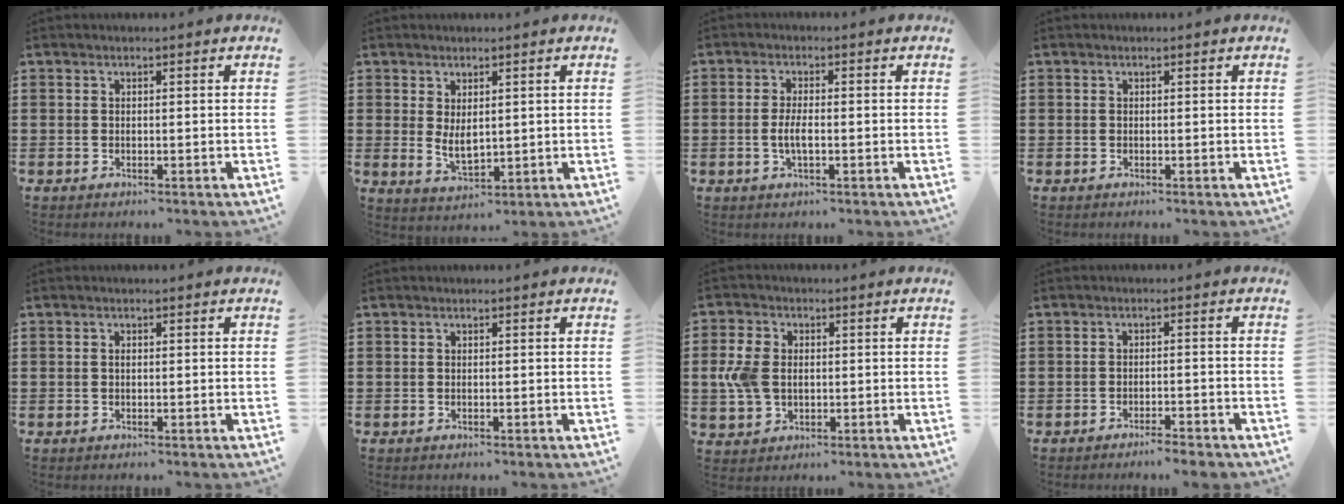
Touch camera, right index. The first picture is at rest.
{"total": 3.5, "force": [0.7, 1.7, 3.0], "torque": [-0.050, 0.001, 0.012]}
{"total": 3.1, "force": [-0.6, 0.9, 2.9], "torque": [-0.064, -0.003, -0.016]}
{"total": 0.0}
{"total": 0.5, "force": [0.0, 0.3, 0.4], "torque": [-0.011, -0.002, 0.001]}
{"total": 0.0}
{"total": 5.9, "force": [0.0, 4.3, 4.0], "torque": [-0.121, 0.002, -0.010]}
{"total": 2.3, "force": [-2.2, -0.1, 0.8], "torque": [-0.014, 0.000, -0.043]}